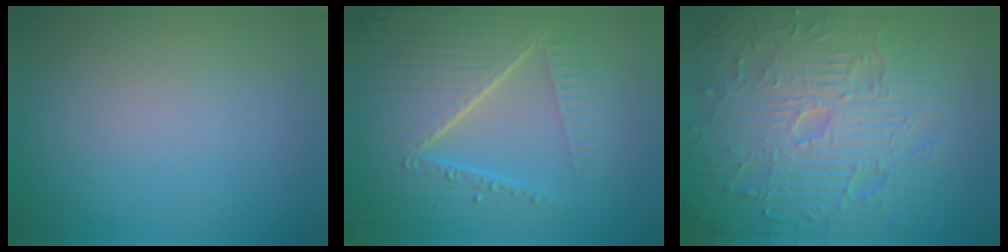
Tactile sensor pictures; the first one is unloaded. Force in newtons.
{"total": 8.8, "press": 6.2, "slide": 6.2}
{"total": 11.3, "press": 7.4, "slide": 8.6}